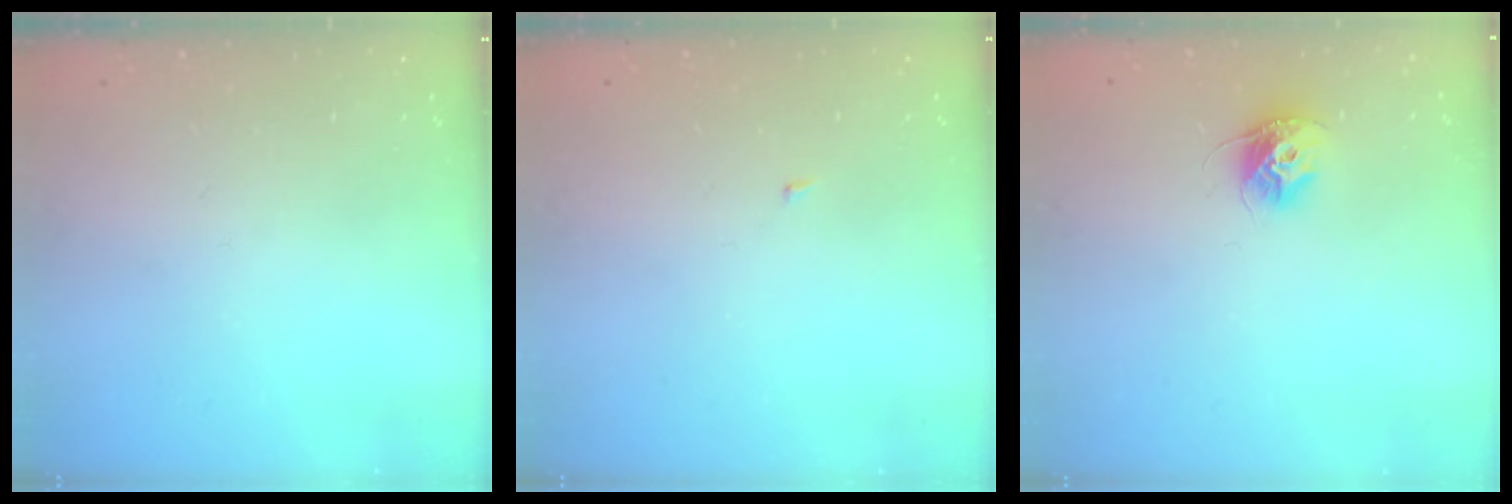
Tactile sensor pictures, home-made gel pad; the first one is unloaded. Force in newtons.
{"total": 1.4, "press": 1.3, "slide": 0.1}
{"total": 9.5, "press": 9.5, "slide": 0.2}